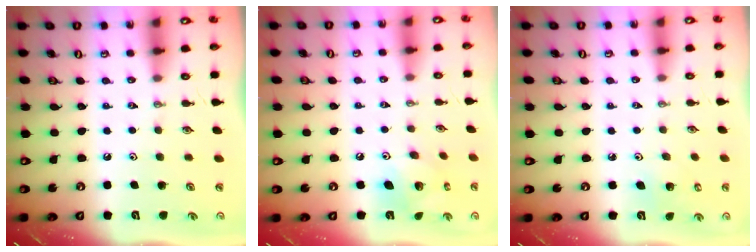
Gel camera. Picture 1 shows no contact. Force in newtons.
{"total": 10.4, "press": 10.4, "slide": 0.8}
{"total": 4.8, "press": 4.8, "slide": 0.4}